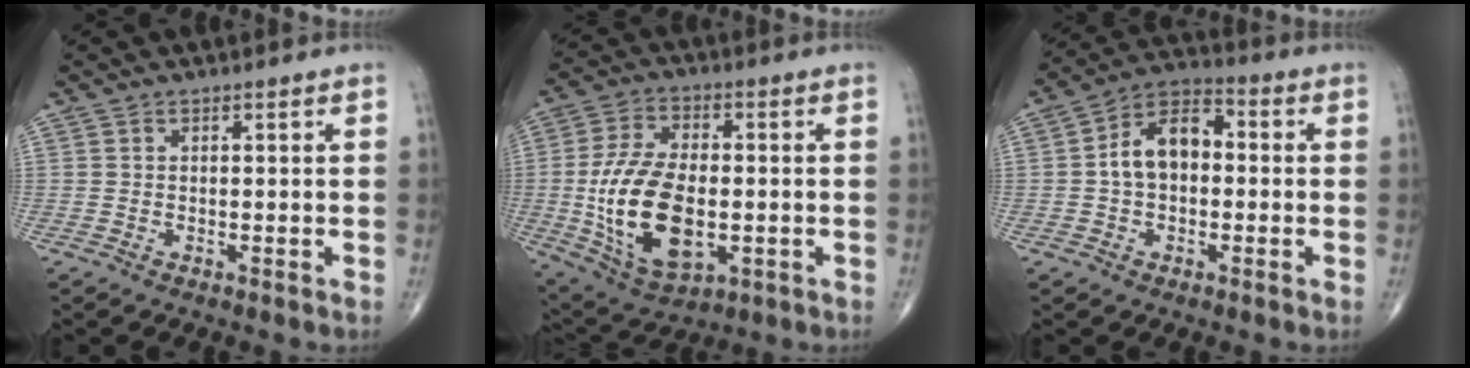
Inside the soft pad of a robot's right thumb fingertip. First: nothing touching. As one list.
[{"total": 18.5, "force": [-2.3, 10.1, 15.4], "torque": [-0.286, 0.000, -0.026]}, {"total": 9.9, "force": [0.0, 6.5, 7.5], "torque": [-0.117, 0.034, -0.013]}]